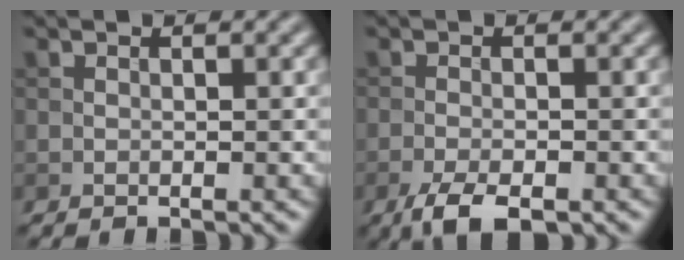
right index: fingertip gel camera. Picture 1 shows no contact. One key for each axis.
{"total": 3.6, "fx": -2.2, "fy": 1.2, "fz": 2.6, "tx": -0.050, "ty": -0.007, "tz": -0.043}